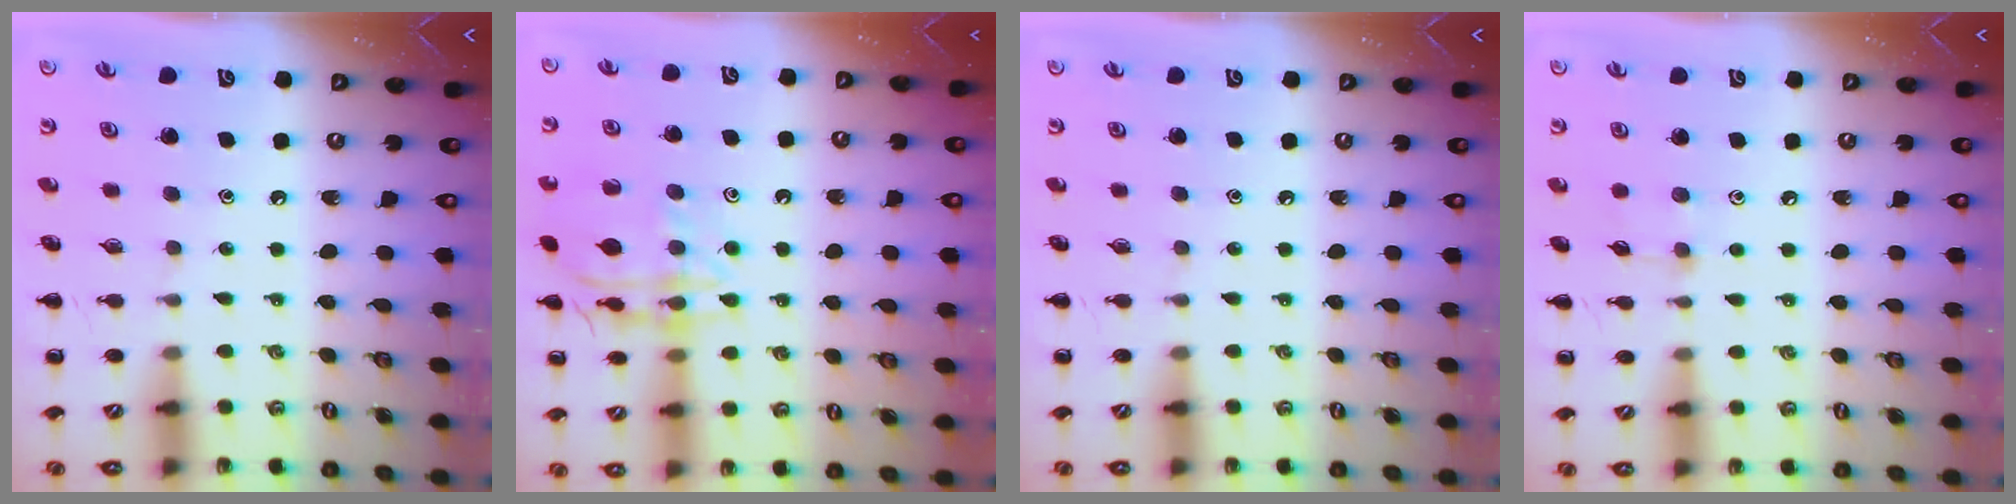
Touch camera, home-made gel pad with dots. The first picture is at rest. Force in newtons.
{"total": 14.3, "press": 14.2, "slide": 1.3}
{"total": 0.0}
{"total": 3.2, "press": 3.1, "slide": 1.0}